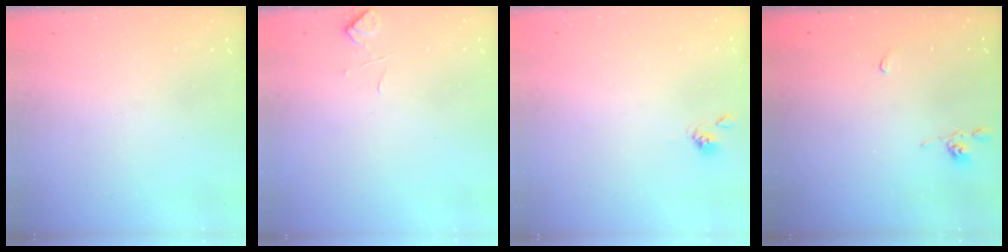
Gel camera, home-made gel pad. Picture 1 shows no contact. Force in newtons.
{"total": 0.8, "press": 0.2, "slide": 0.7}
{"total": 2.0, "press": 1.9, "slide": 0.3}
{"total": 2.2, "press": 2.2, "slide": 0.5}